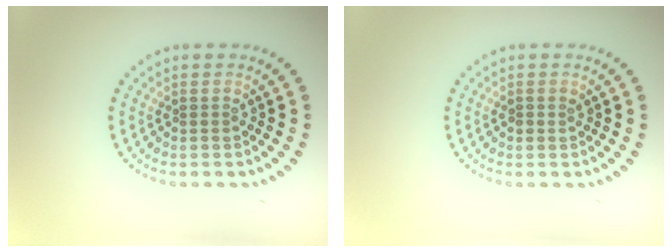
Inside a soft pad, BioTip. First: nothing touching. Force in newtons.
{"total": 0.6, "press": 0.6, "slide": 0.2}